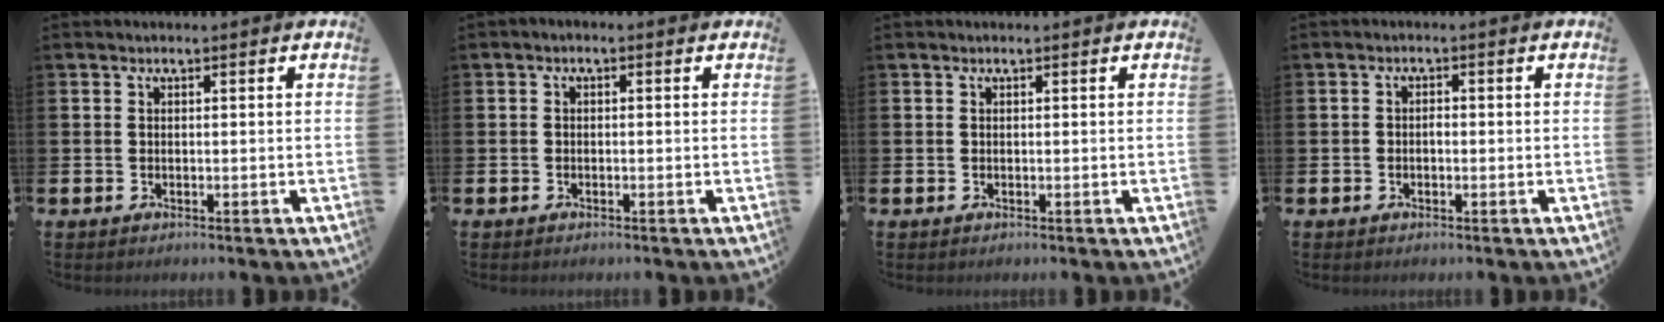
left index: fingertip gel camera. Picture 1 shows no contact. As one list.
[{"total": 0.6, "force": [-0.5, 0.2, 0.2], "torque": [0.001, -0.005, -0.011]}, {"total": 0.0}, {"total": 1.0, "force": [-0.4, 0.7, 0.5], "torque": [-0.008, 0.002, -0.009]}]